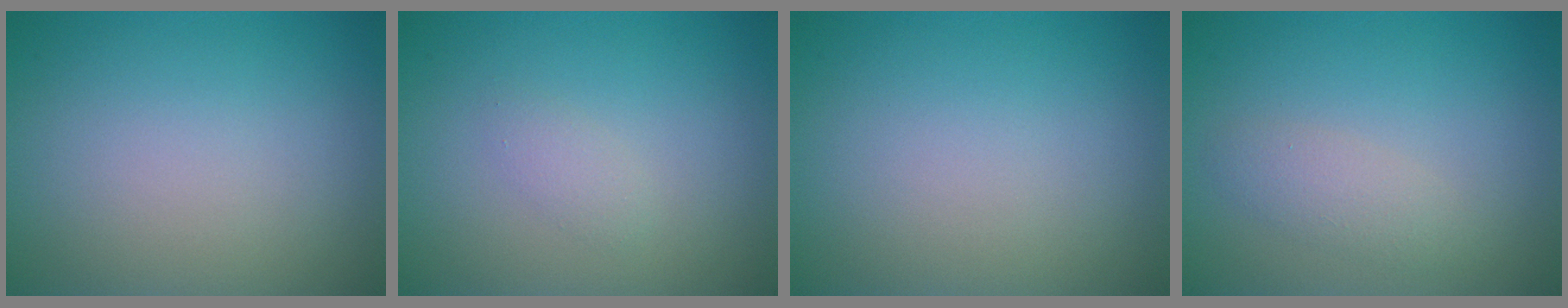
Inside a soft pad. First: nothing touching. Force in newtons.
{"total": 1.0, "press": 1.0, "slide": 0.0}
{"total": 0.0}
{"total": 1.8, "press": 1.8, "slide": 0.2}